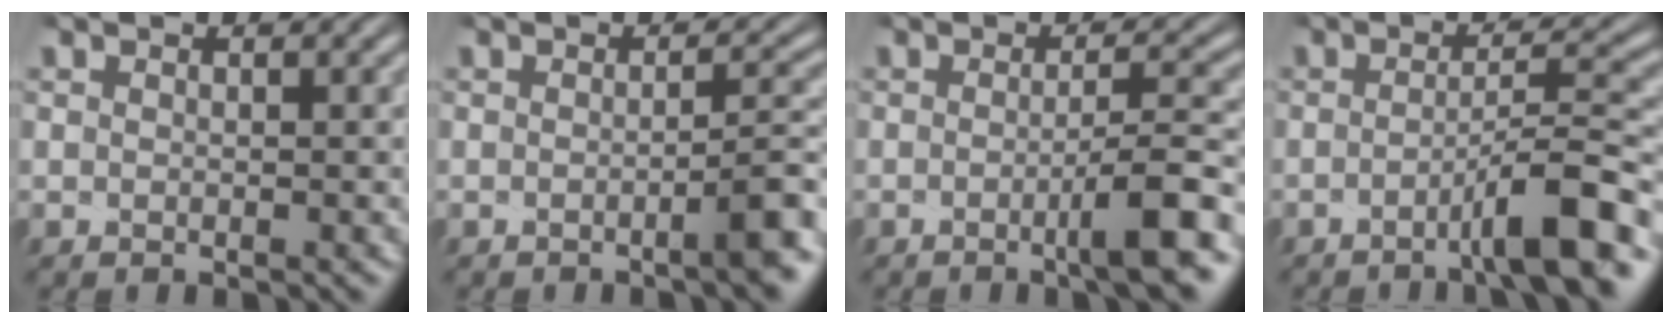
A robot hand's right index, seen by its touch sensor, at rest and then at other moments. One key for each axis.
{"total": 3.7, "fx": -1.1, "fy": 0.9, "fz": 3.4, "tx": -0.038, "ty": 0.017, "tz": -0.030}
{"total": 4.5, "fx": -1.8, "fy": 0.8, "fz": 4.0, "tx": -0.053, "ty": 0.012, "tz": -0.042}
{"total": 5.4, "fx": -3.2, "fy": 0.3, "fz": 4.3, "tx": -0.065, "ty": 0.008, "tz": -0.062}